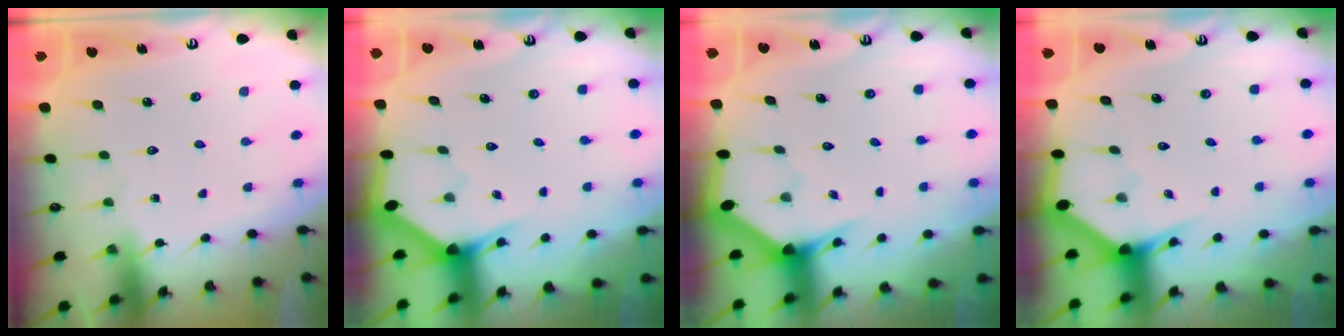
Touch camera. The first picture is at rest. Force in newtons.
{"total": 2.9, "press": 2.9, "slide": 0.1}
{"total": 3.1, "press": 3.1, "slide": 0.1}
{"total": 2.7, "press": 2.7, "slide": 0.1}